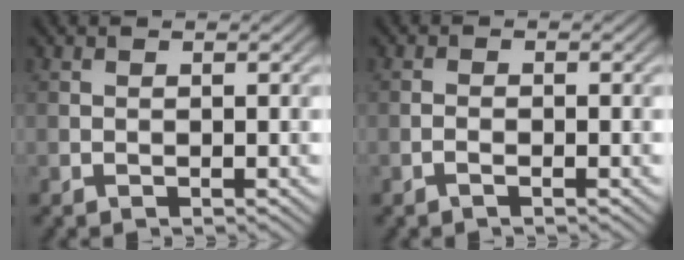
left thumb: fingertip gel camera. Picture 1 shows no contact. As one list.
[{"total": 1.0, "force": [-0.6, 0.2, 0.8], "torque": [-0.015, 0.003, -0.013]}]